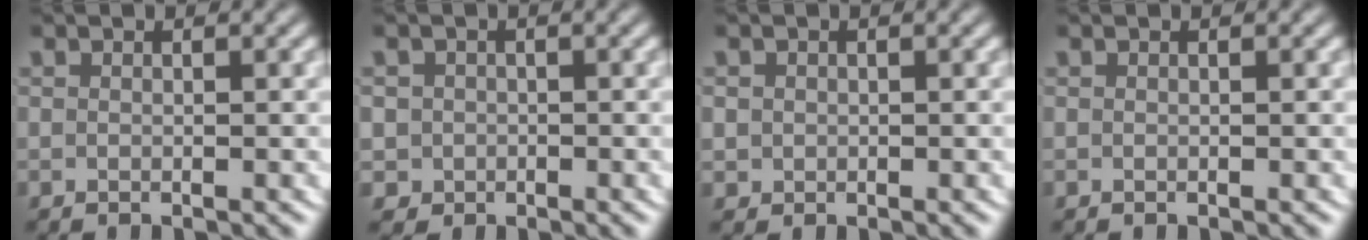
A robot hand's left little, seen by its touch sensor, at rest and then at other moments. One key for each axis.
{"total": 5.2, "fx": -0.8, "fy": 5.0, "fz": 1.2, "tx": -0.042, "ty": -0.019, "tz": -0.015}
{"total": 2.2, "fx": 0.1, "fy": 2.1, "fz": 0.6, "tx": -0.026, "ty": -0.009, "tz": 0.006}
{"total": 0.0}